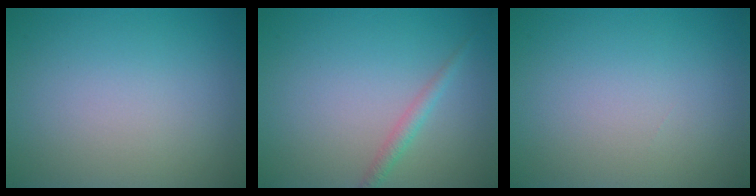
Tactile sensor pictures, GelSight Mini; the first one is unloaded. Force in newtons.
{"total": 1.4, "press": 1.4, "slide": 0.0}
{"total": 0.0}